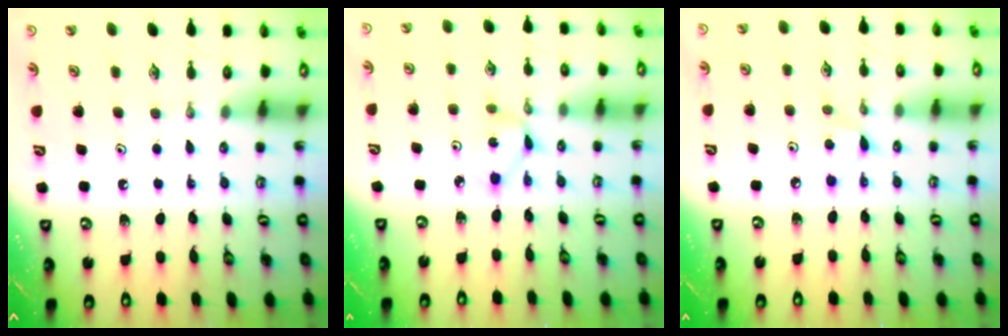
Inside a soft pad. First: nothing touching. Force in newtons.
{"total": 2.0, "press": 2.0, "slide": 0.1}
{"total": 5.1, "press": 5.0, "slide": 0.6}